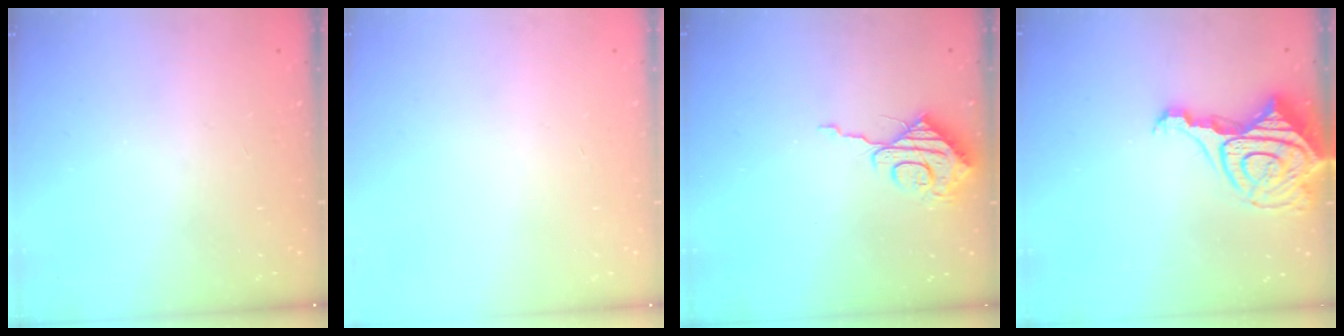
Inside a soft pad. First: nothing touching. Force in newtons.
{"total": 0.0}
{"total": 9.5, "press": 9.5, "slide": 0.7}
{"total": 14.2, "press": 14.2, "slide": 1.4}